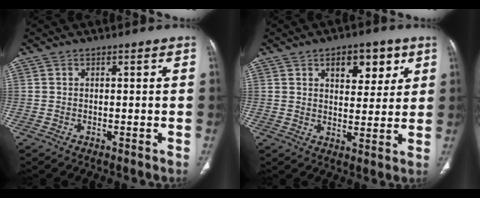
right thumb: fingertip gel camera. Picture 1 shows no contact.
{"total": 9.0, "force": [4.4, 5.0, 6.0], "torque": [-0.049, -0.018, 0.062]}